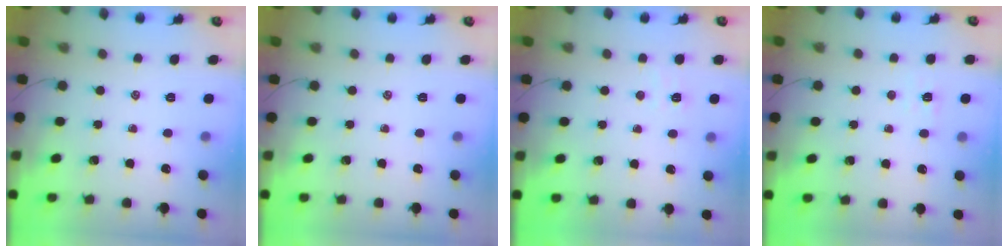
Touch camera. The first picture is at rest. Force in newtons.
{"total": 0.0}
{"total": 3.6, "press": 3.4, "slide": 0.9}
{"total": 2.8, "press": 2.7, "slide": 0.8}